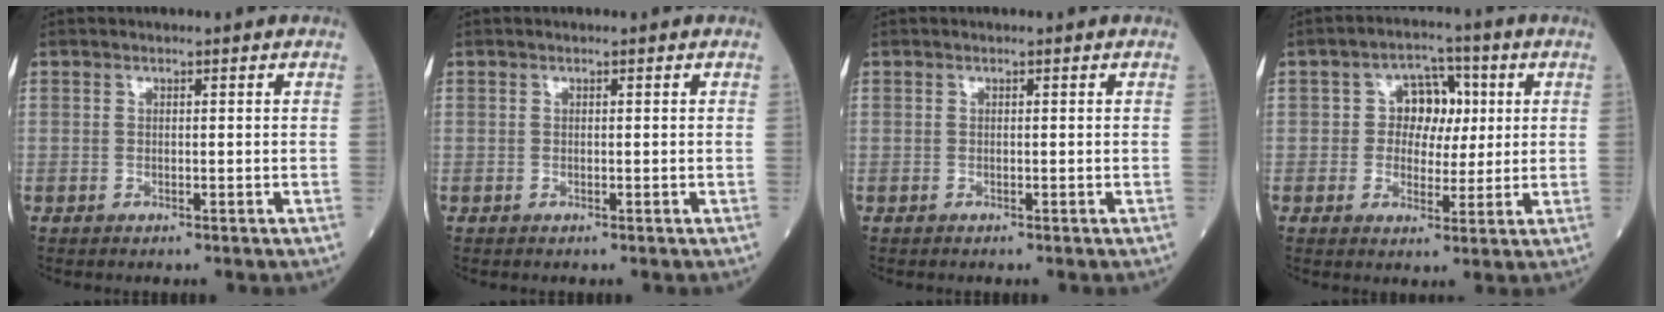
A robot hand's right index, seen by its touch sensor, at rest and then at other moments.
{"total": 0.0}
{"total": 0.0}
{"total": 6.3, "force": [1.0, 4.8, 3.9], "torque": [-0.051, 0.021, 0.015]}